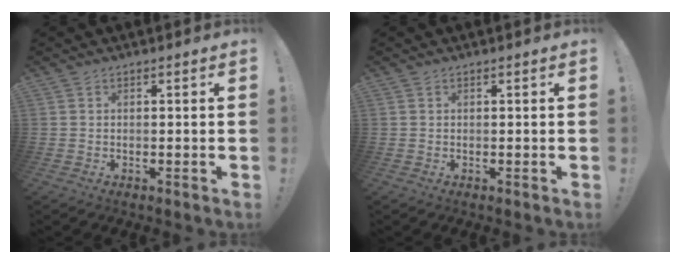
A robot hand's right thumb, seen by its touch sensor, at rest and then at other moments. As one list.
[{"total": 0.0}]